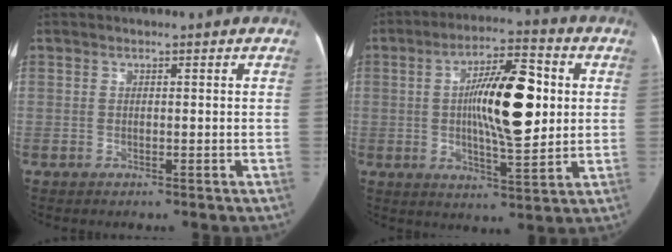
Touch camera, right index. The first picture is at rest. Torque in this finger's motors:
{"motor_torque": [1.55, 0.59, 0.68, 0.20]}